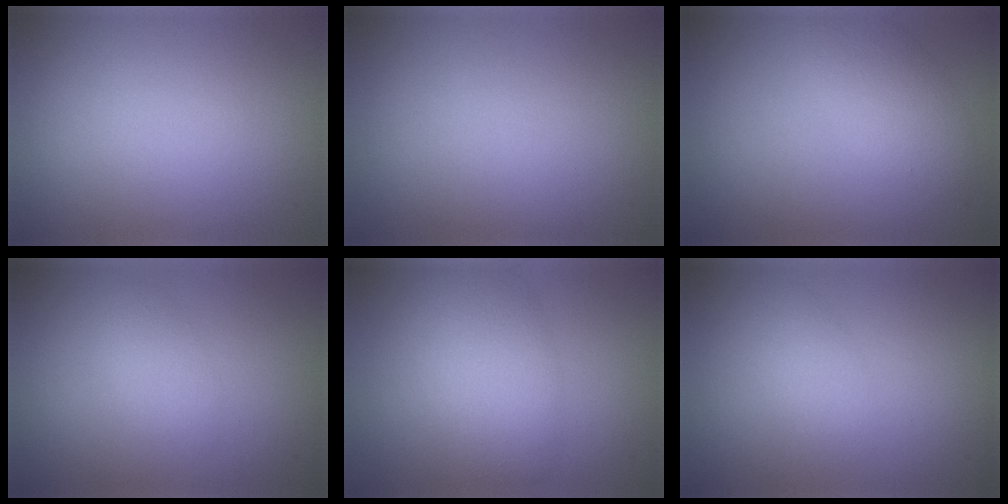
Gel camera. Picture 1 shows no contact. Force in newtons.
{"total": 0.0}
{"total": 2.9, "press": 2.9, "slide": 0.2}
{"total": 1.5, "press": 1.5, "slide": 0.1}
{"total": 5.2, "press": 5.2, "slide": 0.4}
{"total": 1.7, "press": 1.7, "slide": 0.0}